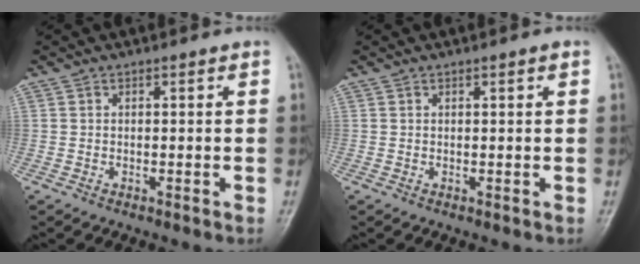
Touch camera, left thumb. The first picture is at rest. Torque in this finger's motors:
{"motor_torque": [-0.11, -0.04, 0.05, 0.12, 0.01]}